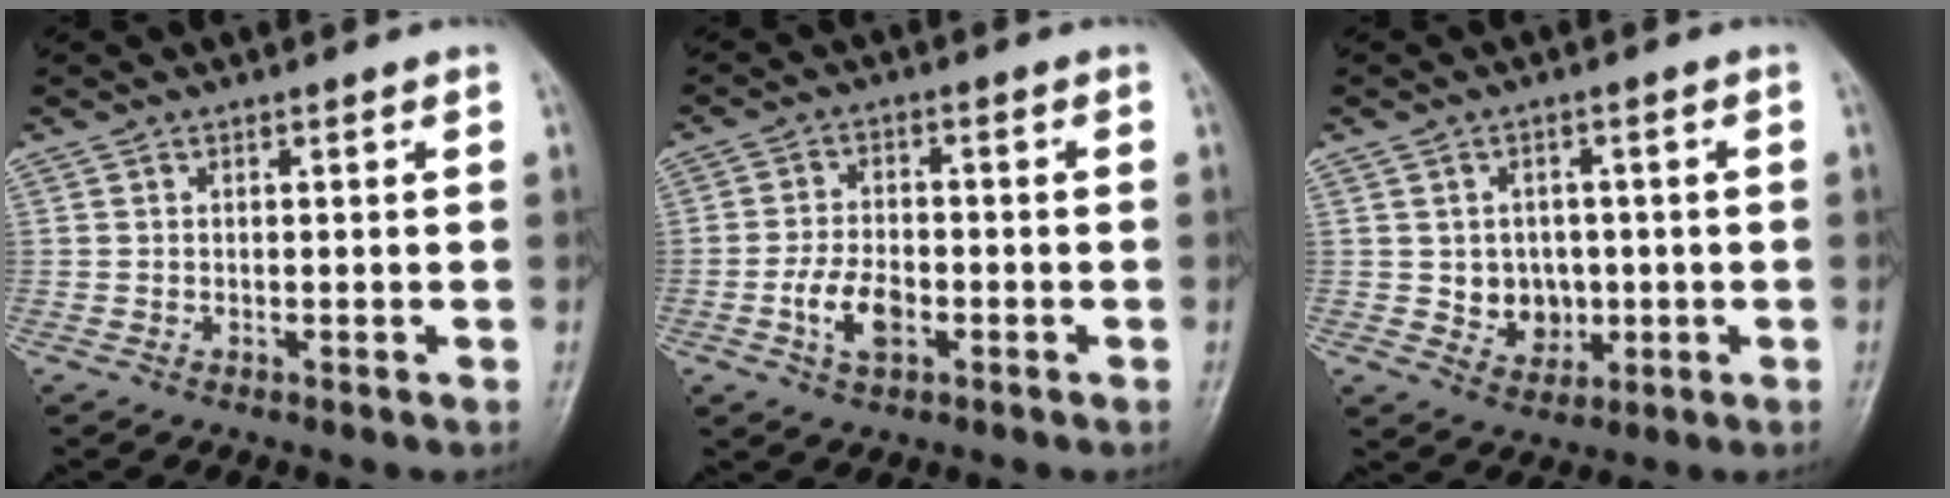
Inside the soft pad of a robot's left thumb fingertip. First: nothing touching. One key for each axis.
{"total": 6.4, "fx": -2.2, "fy": 3.7, "fz": 4.8, "tx": -0.087, "ty": 0.012, "tz": -0.043}
{"total": 6.0, "fx": -0.1, "fy": 5.3, "fz": 2.8, "tx": -0.009, "ty": 0.003, "tz": 0.008}